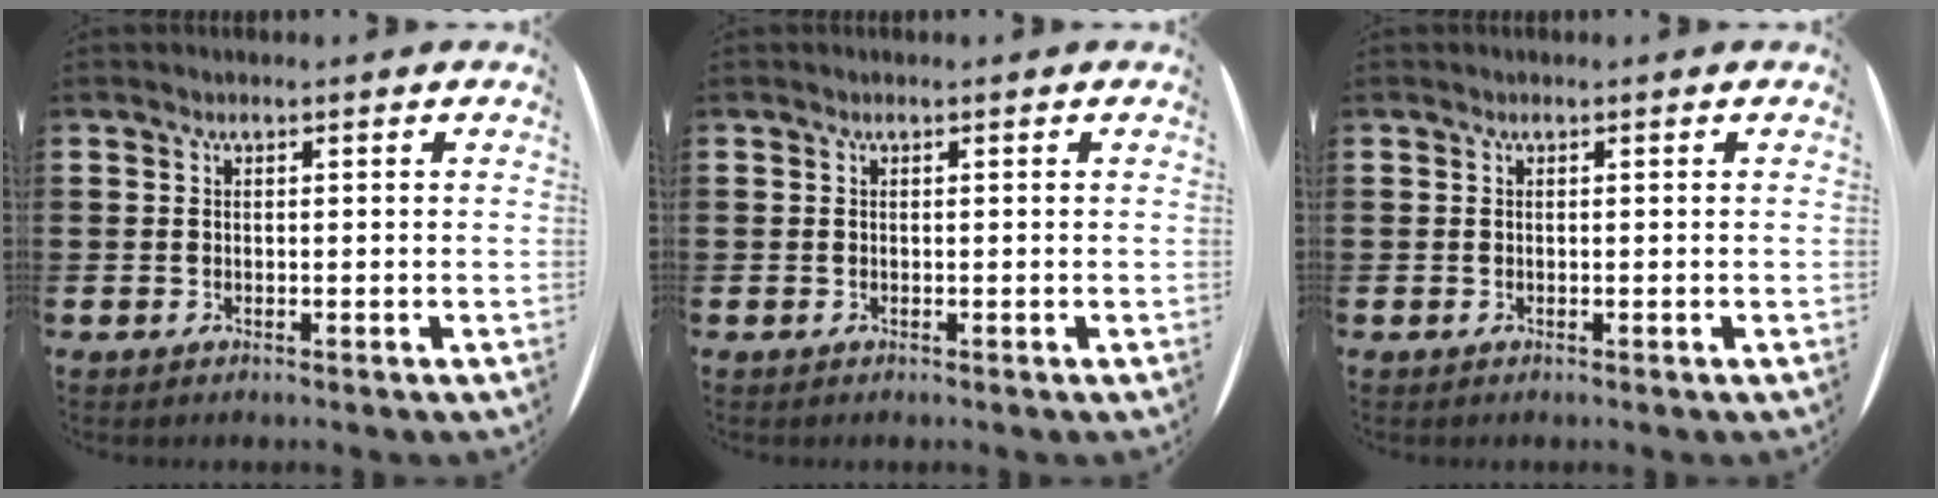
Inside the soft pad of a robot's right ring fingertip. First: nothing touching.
{"total": 0.0}
{"total": 0.0}